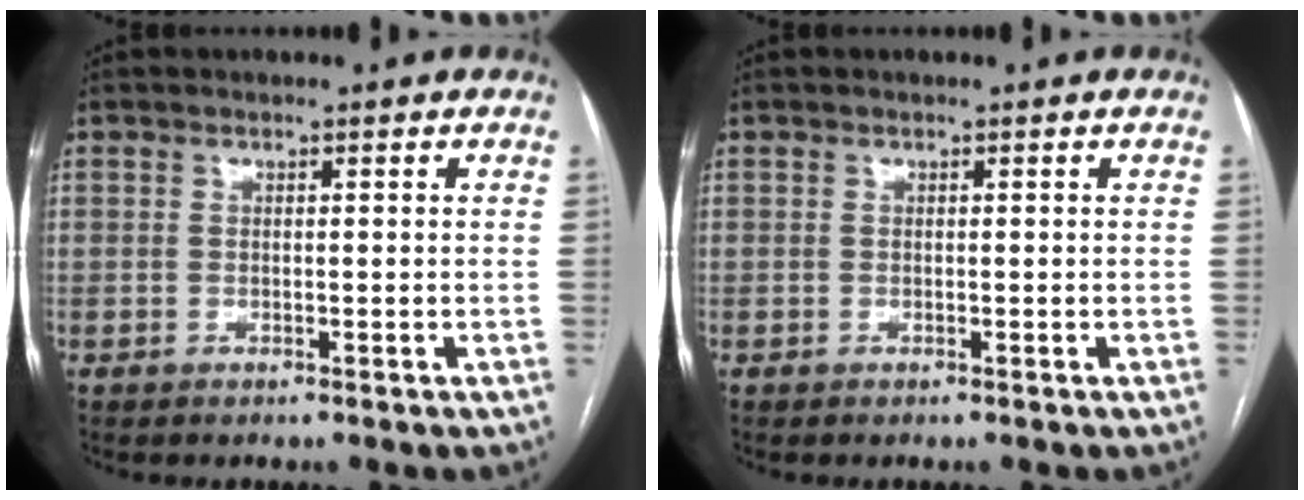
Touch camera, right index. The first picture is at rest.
{"total": 0.0}